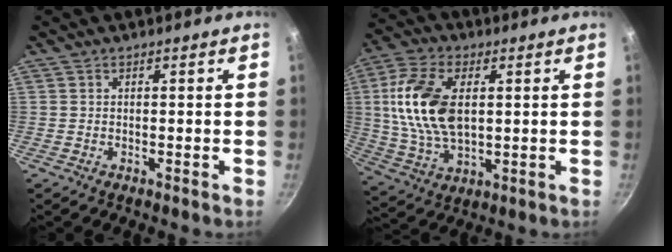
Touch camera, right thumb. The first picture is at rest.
{"total": 16.1, "force": [2.5, 9.3, 12.9], "torque": [-0.241, -0.003, 0.047]}